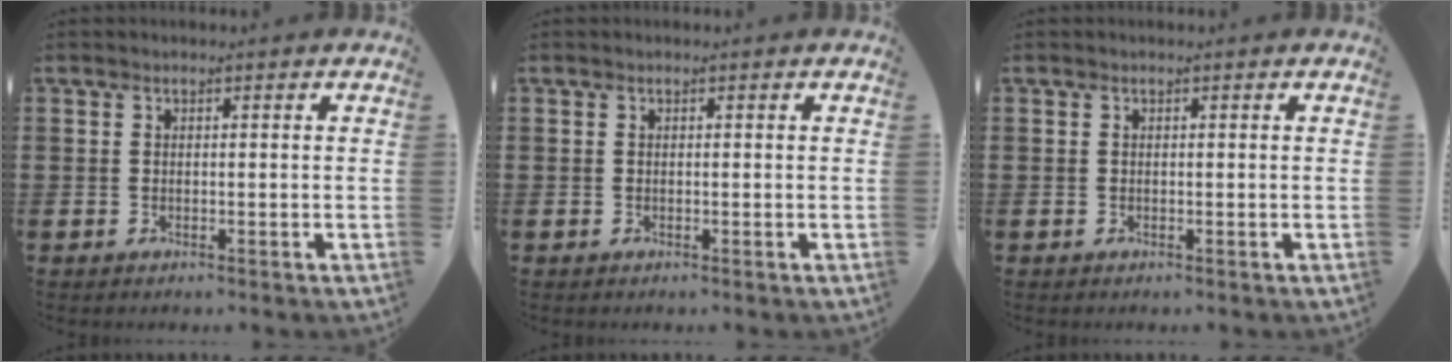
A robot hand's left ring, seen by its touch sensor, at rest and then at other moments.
{"total": 0.0}
{"total": 0.0}